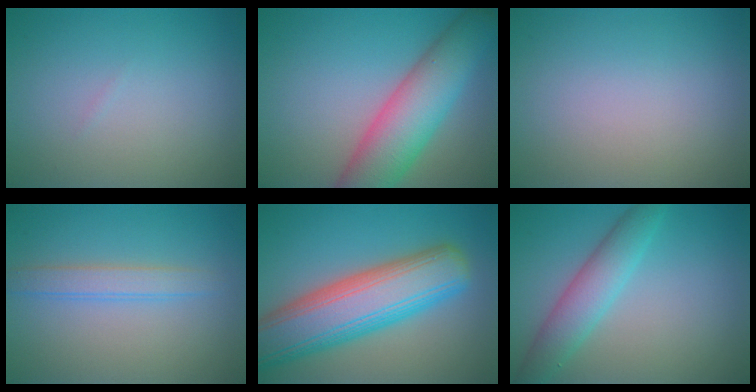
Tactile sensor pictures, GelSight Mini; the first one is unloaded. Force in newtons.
{"total": 8.3, "press": 8.3, "slide": 0.5}
{"total": 0.0}
{"total": 2.2, "press": 2.2, "slide": 0.1}
{"total": 10.8, "press": 10.8, "slide": 0.4}
{"total": 4.1, "press": 4.1, "slide": 0.1}